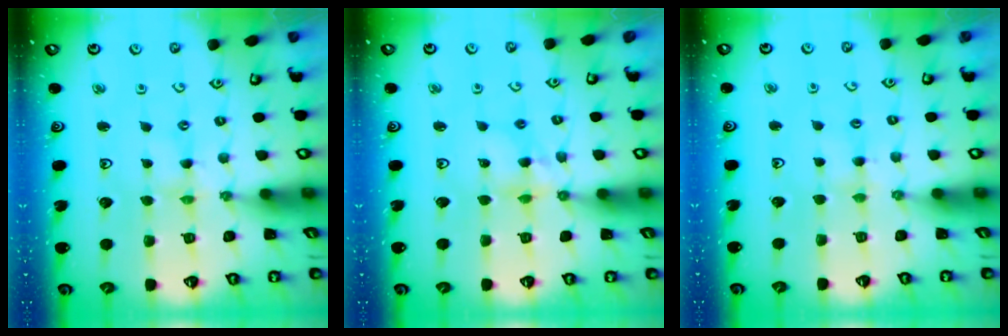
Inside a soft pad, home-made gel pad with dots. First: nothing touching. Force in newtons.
{"total": 6.2, "press": 6.1, "slide": 0.7}
{"total": 2.6, "press": 2.6, "slide": 0.4}